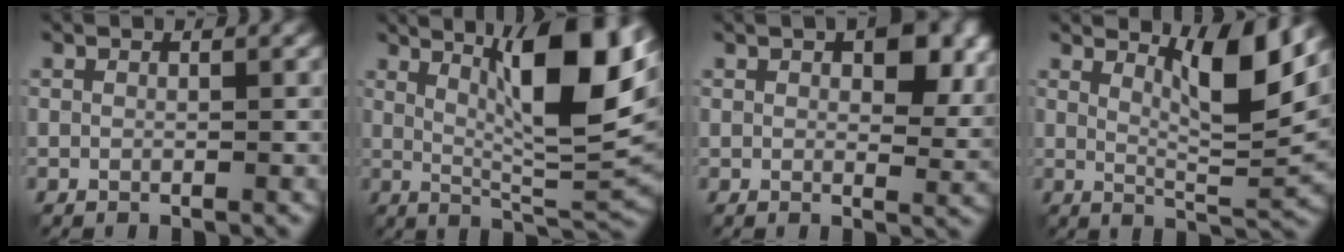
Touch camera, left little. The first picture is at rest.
{"total": 11.1, "force": [4.1, 2.8, 10.0], "torque": [-0.144, 0.002, 0.067]}
{"total": 7.0, "force": [2.8, 3.5, 5.4], "torque": [-0.077, -0.001, 0.043]}
{"total": 6.5, "force": [3.4, 1.4, 5.4], "torque": [-0.079, -0.007, 0.055]}